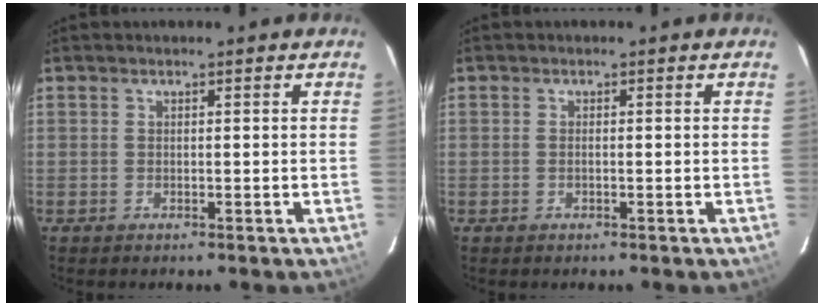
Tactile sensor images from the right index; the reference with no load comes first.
{"total": 0.7, "force": [-0.1, 0.2, 0.6], "torque": [-0.014, 0.001, -0.003]}